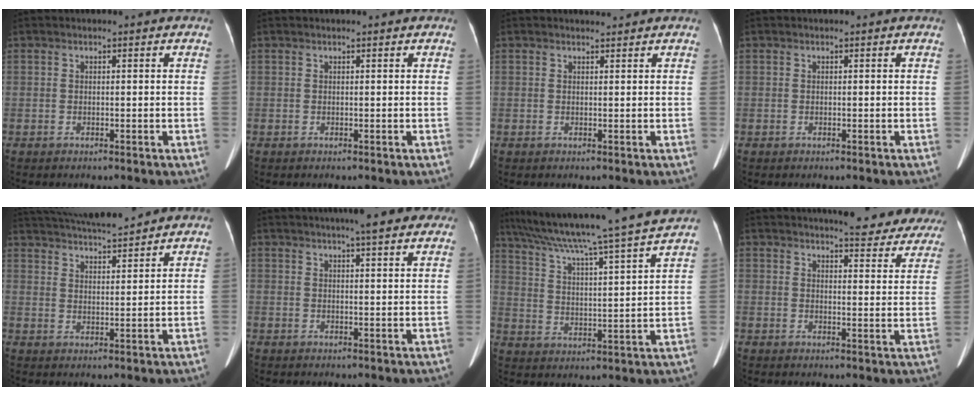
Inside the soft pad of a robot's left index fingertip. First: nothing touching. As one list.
[{"total": 0.7, "force": [0.6, 0.0, 0.3], "torque": [-0.005, 0.016, 0.011]}, {"total": 0.9, "force": [0.9, 0.0, 0.0], "torque": [-0.009, 0.000, 0.016]}, {"total": 0.0}, {"total": 13.4, "force": [12.3, 1.4, 5.0], "torque": [-0.095, 0.026, 0.198]}, {"total": 8.7, "force": [7.1, 1.2, 4.8], "torque": [-0.057, 0.024, 0.086]}, {"total": 21.3, "force": [18.5, -1.9, 10.4], "torque": [-0.182, -0.013, 0.271]}, {"total": 15.2, "force": [14.1, 3.3, 4.4], "torque": [-0.024, -0.029, 0.143]}]